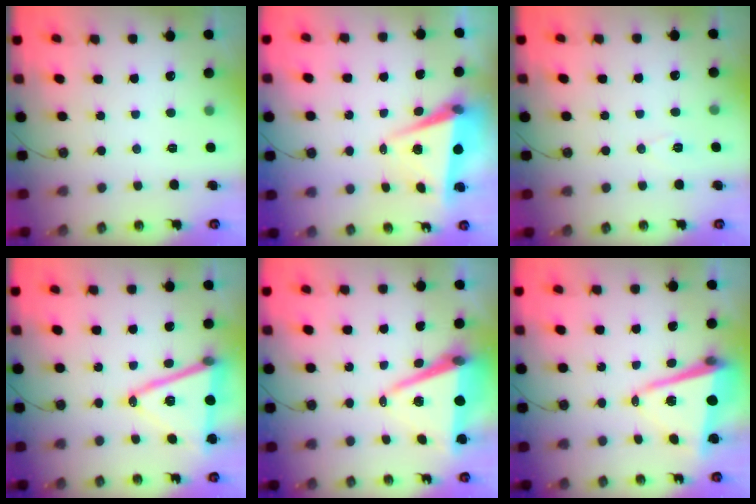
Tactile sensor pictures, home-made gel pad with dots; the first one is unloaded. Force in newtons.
{"total": 6.4, "press": 4.9, "slide": 4.1}
{"total": 6.3, "press": 4.5, "slide": 4.4}
{"total": 16.9, "press": 16.5, "slide": 3.8}
{"total": 10.7, "press": 9.9, "slide": 4.0}
{"total": 10.5, "press": 10.3, "slide": 1.8}